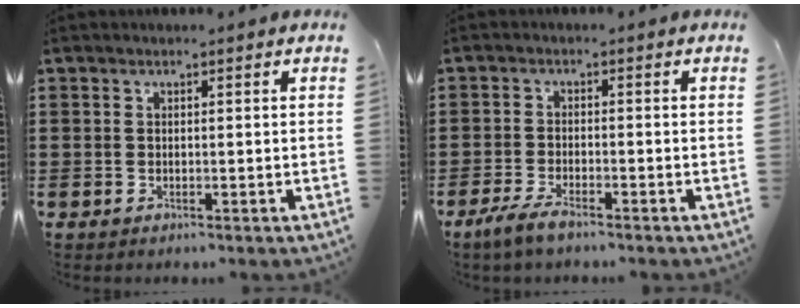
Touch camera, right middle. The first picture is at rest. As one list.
[{"total": 2.9, "force": [-2.1, 0.6, 2.0], "torque": [-0.047, 0.001, -0.043]}]